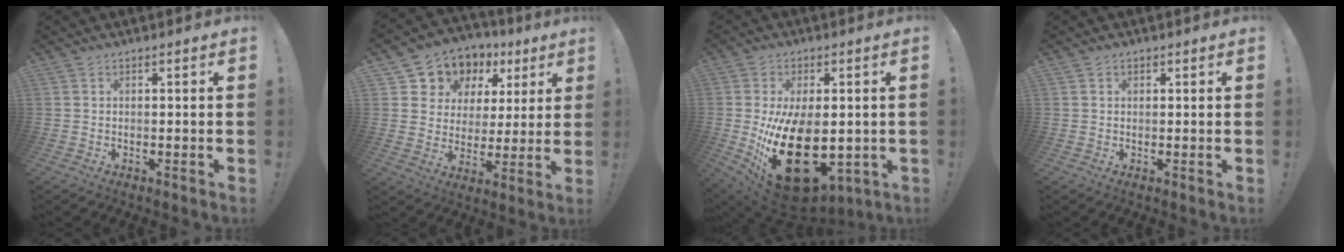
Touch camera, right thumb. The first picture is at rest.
{"total": 8.3, "force": [3.4, 7.3, 2.1], "torque": [-0.031, -0.032, 0.069]}
{"total": 25.0, "force": [-3.9, 14.1, 20.2], "torque": [-0.363, 0.004, -0.041]}
{"total": 0.8, "force": [0.4, 0.7, 0.1], "torque": [0.003, 0.000, 0.006]}